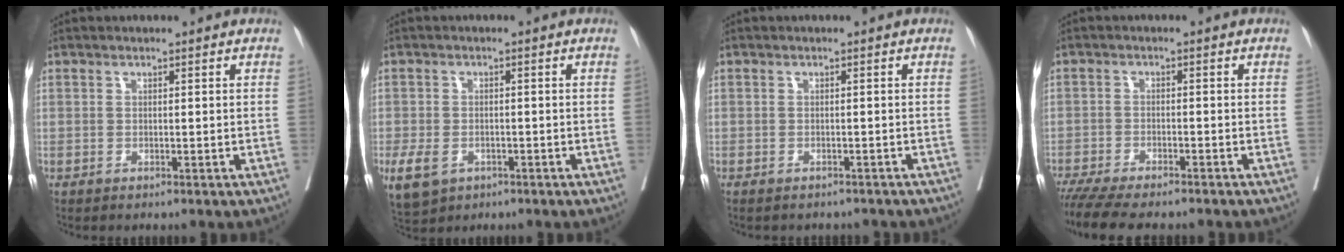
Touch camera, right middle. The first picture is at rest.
{"total": 6.2, "force": [-3.0, 4.4, 3.3], "torque": [-0.068, -0.007, -0.040]}
{"total": 6.2, "force": [-5.6, 2.0, 1.8], "torque": [-0.023, 0.000, -0.057]}
{"total": 11.9, "force": [-10.3, 1.8, 5.7], "torque": [-0.081, -0.015, -0.151]}